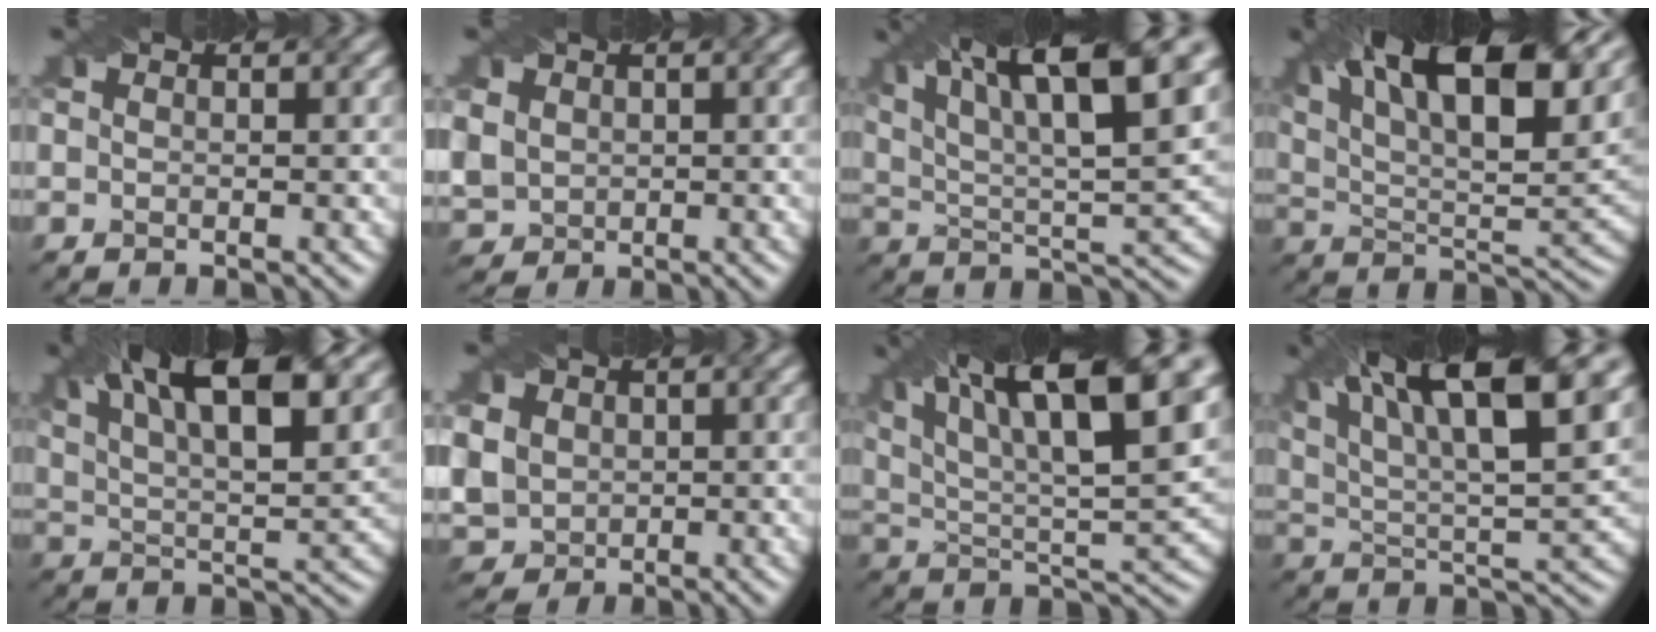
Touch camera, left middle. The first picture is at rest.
{"total": 4.2, "force": [1.0, 3.8, 1.6], "torque": [-0.063, 0.009, 0.031]}
{"total": 14.9, "force": [7.7, 4.6, 11.9], "torque": [-0.195, 0.018, 0.119]}
{"total": 17.5, "force": [9.6, 7.1, 12.9], "torque": [-0.188, 0.033, 0.145]}
{"total": 15.9, "force": [9.3, 5.9, 11.4], "torque": [-0.166, 0.033, 0.126]}
{"total": 7.7, "force": [1.3, 6.7, 3.6], "torque": [-0.088, 0.018, 0.016]}
{"total": 16.6, "force": [8.4, 5.3, 13.3], "torque": [-0.228, 0.023, 0.137]}
{"total": 16.2, "force": [8.5, 5.3, 12.7], "torque": [-0.200, 0.025, 0.124]}